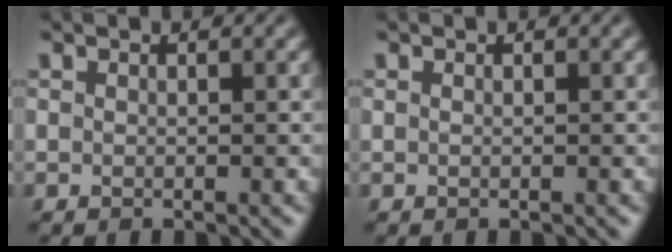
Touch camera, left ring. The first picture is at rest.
{"total": 0.0}